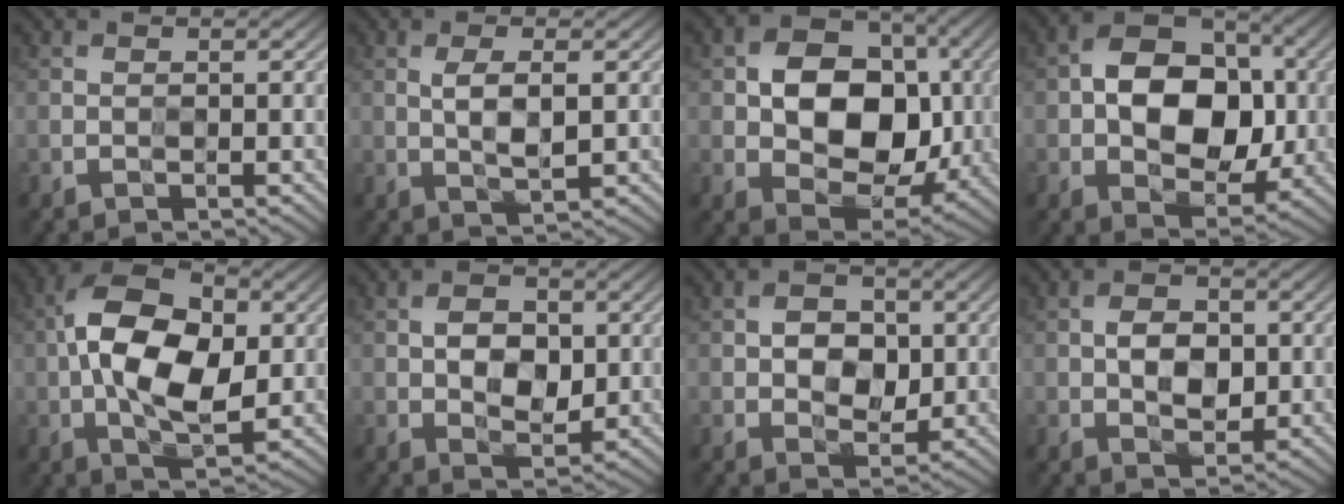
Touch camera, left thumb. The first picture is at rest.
{"total": 4.0, "force": [0.5, 1.4, 3.7], "torque": [-0.080, -0.003, 0.014]}
{"total": 12.2, "force": [0.6, 9.0, 8.3], "torque": [-0.135, -0.005, 0.007]}
{"total": 12.2, "force": [0.1, 8.5, 8.7], "torque": [-0.141, 0.004, -0.002]}
{"total": 13.4, "force": [0.2, 7.7, 11.1], "torque": [-0.213, 0.013, -0.002]}
{"total": 5.5, "force": [0.4, 3.6, 4.1], "torque": [-0.068, -0.003, 0.007]}
{"total": 5.0, "force": [0.1, 3.7, 3.4], "torque": [-0.055, -0.003, 0.000]}
{"total": 4.9, "force": [0.0, 3.2, 3.7], "torque": [-0.063, -0.002, -0.001]}